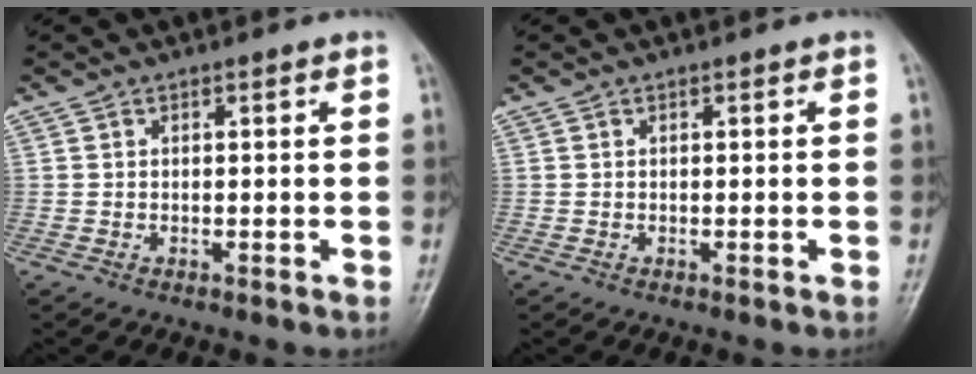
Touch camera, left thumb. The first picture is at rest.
{"total": 0.0}